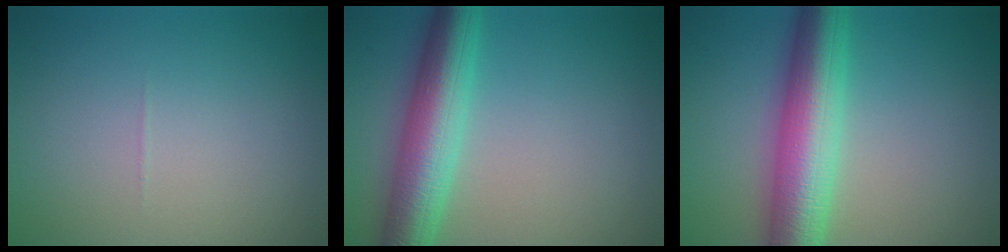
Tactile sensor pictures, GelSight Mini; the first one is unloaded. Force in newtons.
{"total": 7.0, "press": 7.0, "slide": 0.1}
{"total": 8.5, "press": 8.5, "slide": 0.1}